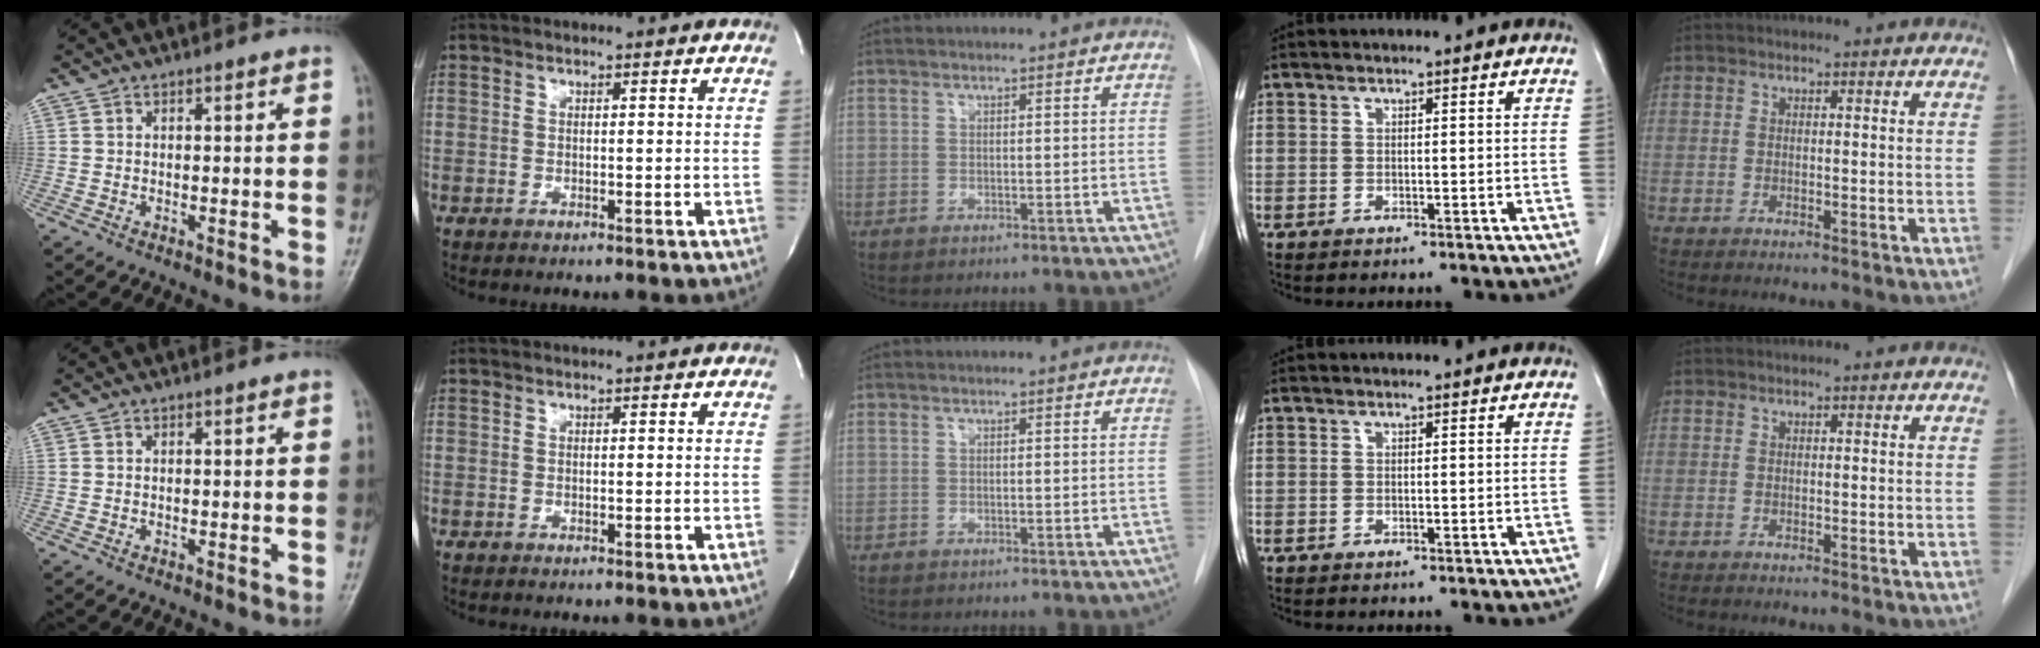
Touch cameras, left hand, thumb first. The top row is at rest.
{}